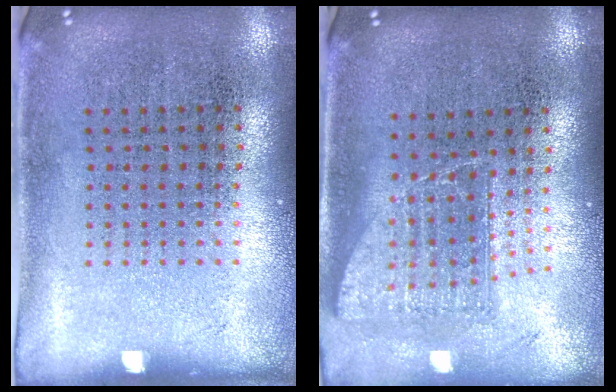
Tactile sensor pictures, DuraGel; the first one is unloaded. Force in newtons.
{"total": 1.5, "press": 1.2, "slide": 0.9}